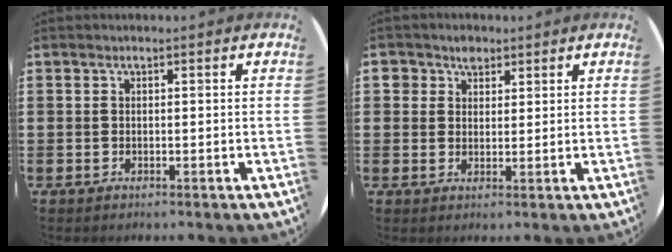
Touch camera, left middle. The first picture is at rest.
{"total": 2.8, "force": [2.0, 1.9, 0.5], "torque": [0.001, 0.001, 0.035]}